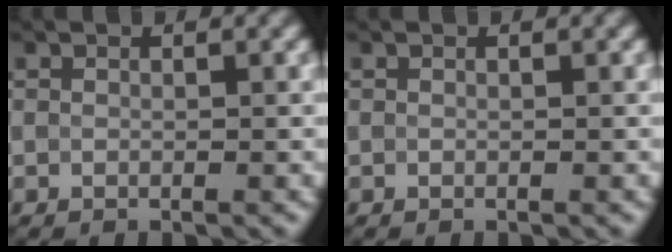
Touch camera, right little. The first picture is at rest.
{"total": 0.0}